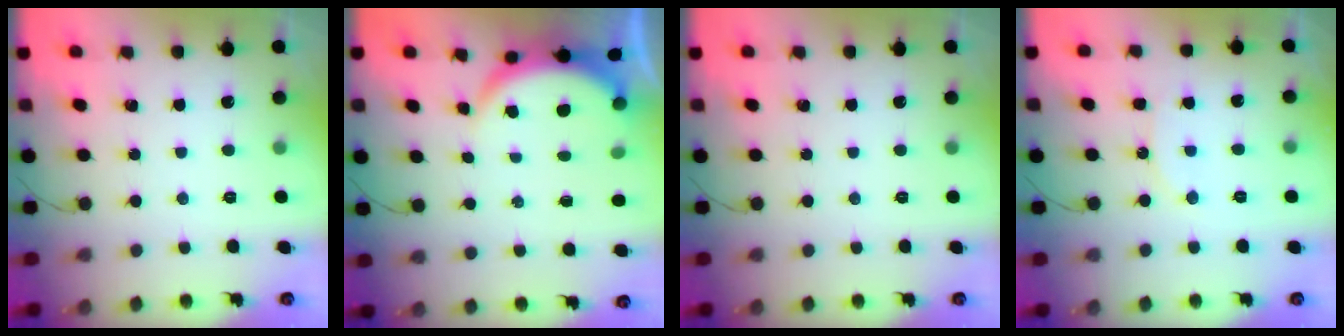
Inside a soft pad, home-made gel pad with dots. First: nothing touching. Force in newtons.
{"total": 6.6, "press": 6.6, "slide": 1.0}
{"total": 0.0}
{"total": 7.5, "press": 7.4, "slide": 0.7}